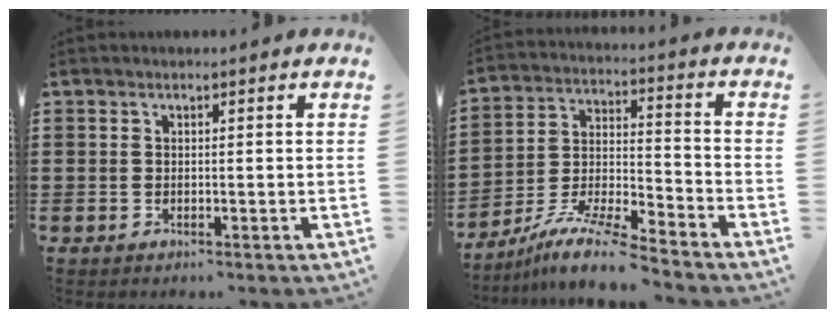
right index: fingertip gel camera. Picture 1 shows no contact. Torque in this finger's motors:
{"motor_torque": [1.22, -0.92, 0.37, 0.06]}